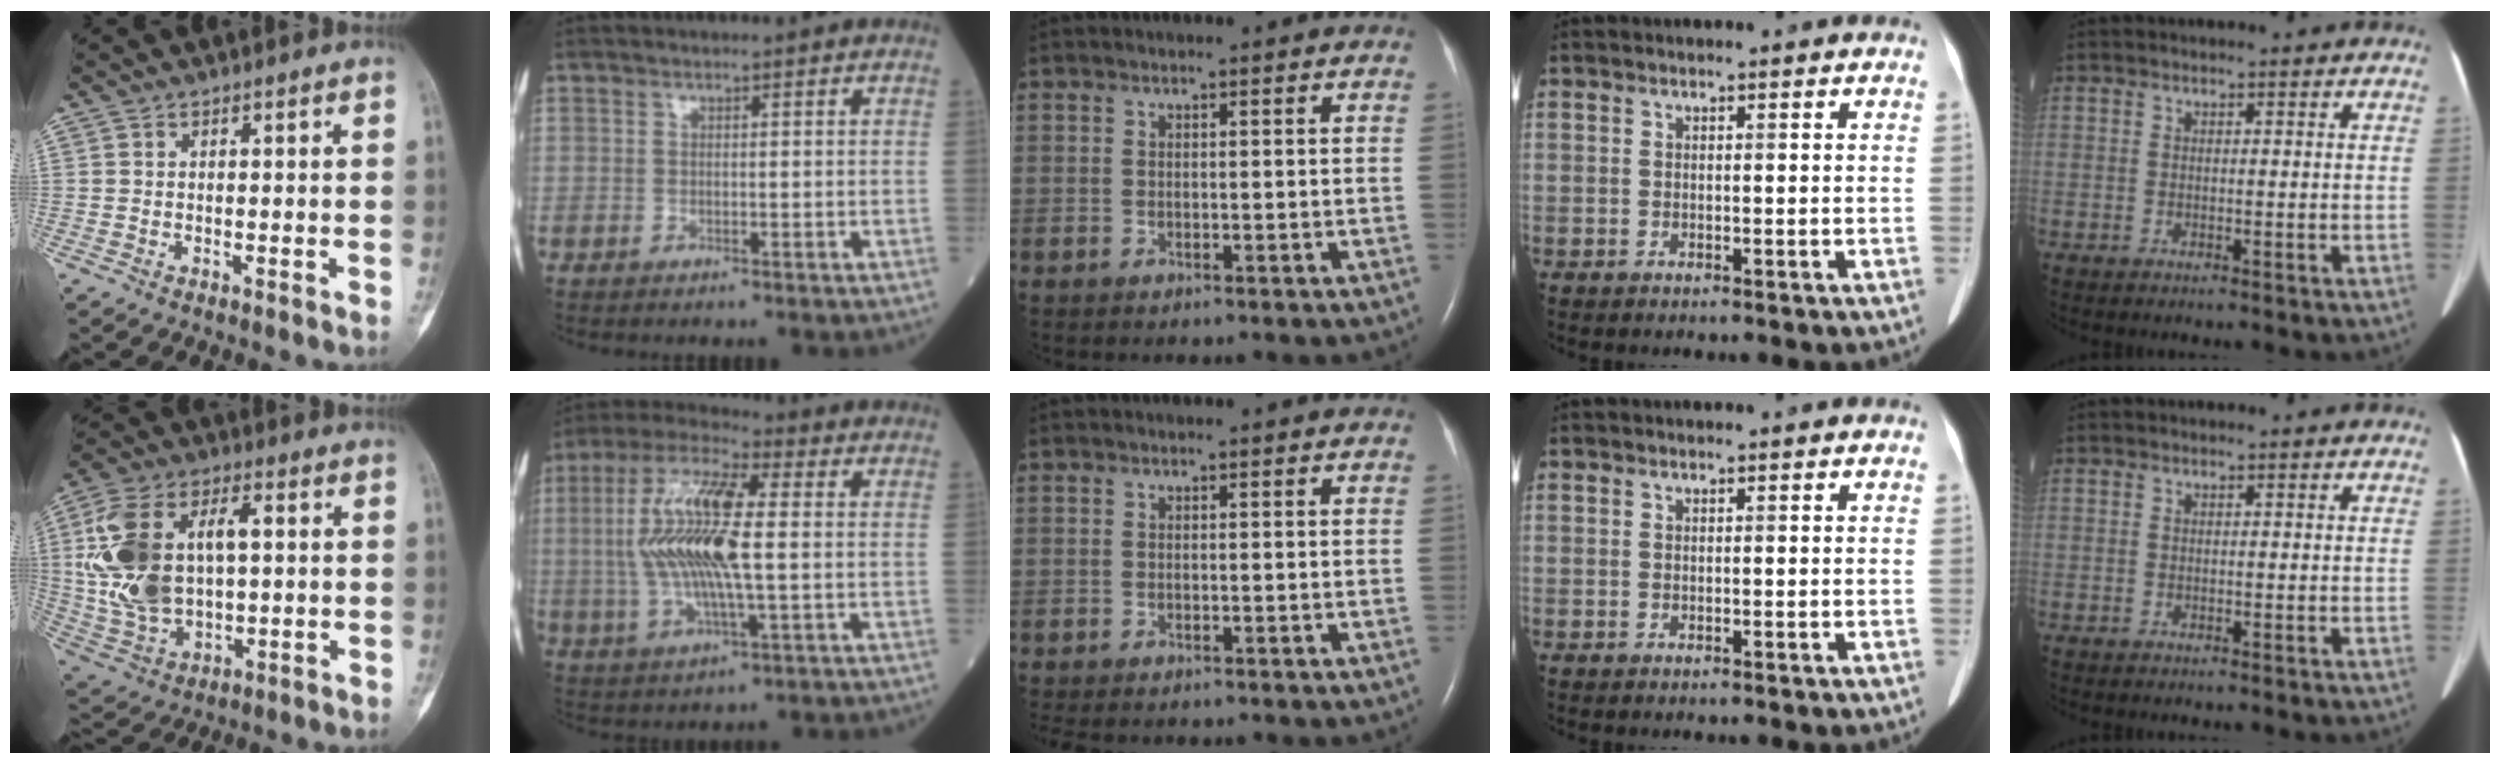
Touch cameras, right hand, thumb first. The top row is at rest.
{"thumb": {"total": 19.4, "force": [2.2, 11.5, 15.4], "torque": [-0.302, 0.011, 0.050]}, "index": {"total": 15.2, "force": [0.6, 3.2, 14.8], "torque": [-0.313, 0.011, 0.007]}, "middle": {"total": 2.8, "force": [-2.3, 1.0, 1.2], "torque": [-0.016, -0.007, -0.028]}}